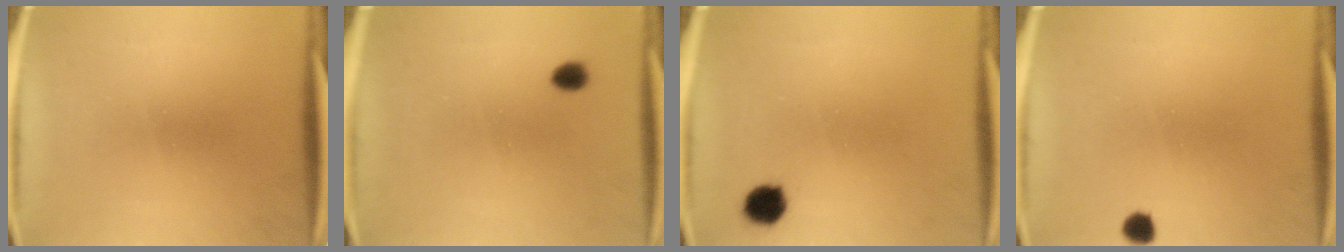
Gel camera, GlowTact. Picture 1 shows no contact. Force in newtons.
{"total": 2.1}
{"total": 4.1}
{"total": 2.1}